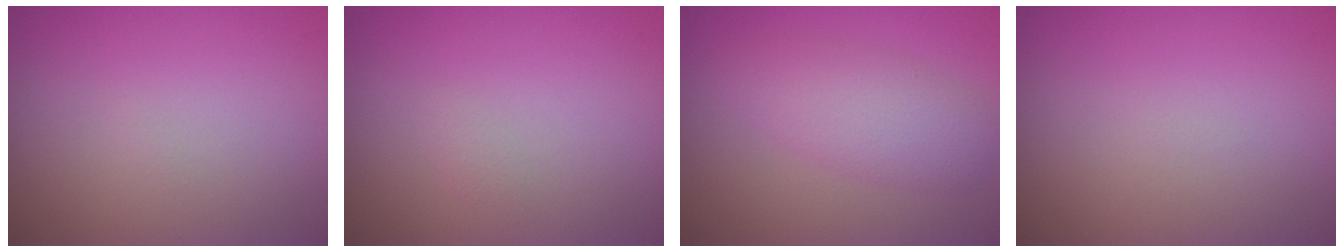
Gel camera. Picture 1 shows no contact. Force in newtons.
{"total": 0.5, "press": 0.5, "slide": 0.0}
{"total": 4.0, "press": 4.0, "slide": 0.1}
{"total": 0.0}